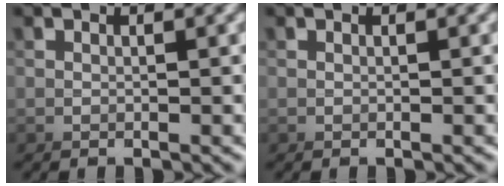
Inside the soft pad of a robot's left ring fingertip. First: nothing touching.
{"total": 0.0}